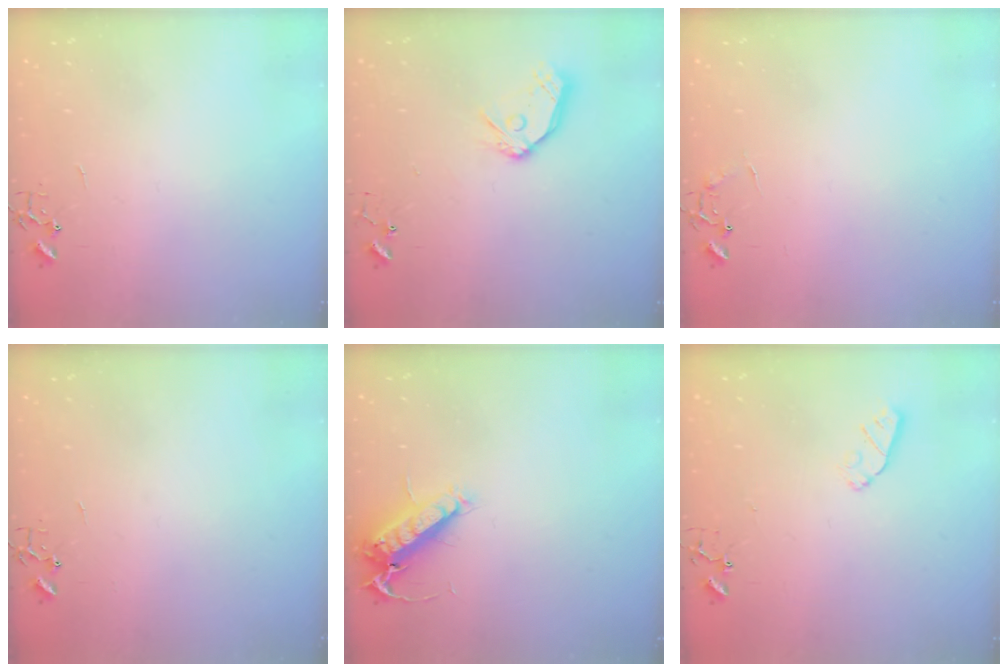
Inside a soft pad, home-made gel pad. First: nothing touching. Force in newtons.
{"total": 12.1, "press": 12.0, "slide": 1.3}
{"total": 6.4, "press": 6.4, "slide": 0.4}
{"total": 0.0}
{"total": 13.1, "press": 13.0, "slide": 2.0}
{"total": 4.9, "press": 4.8, "slide": 0.6}